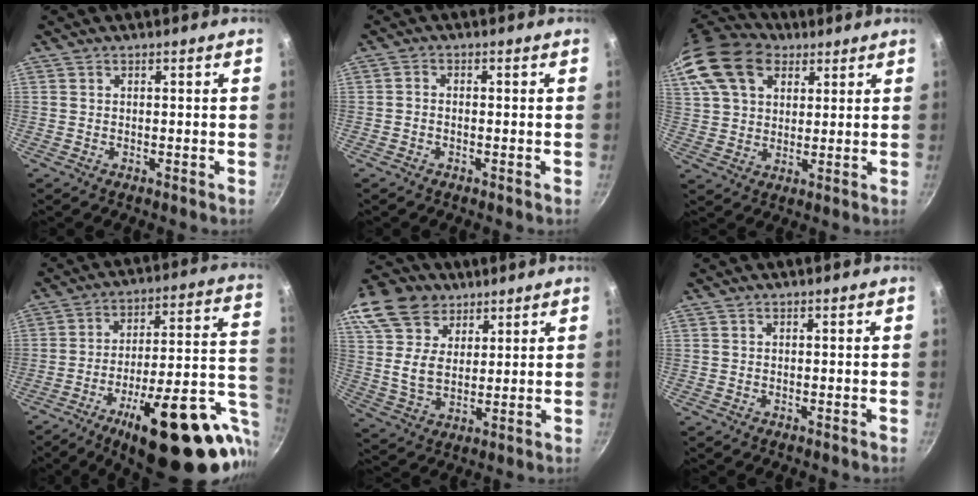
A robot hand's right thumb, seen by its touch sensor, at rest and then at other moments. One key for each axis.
{"total": 1.4, "fx": -0.7, "fy": 0.8, "fz": 0.8, "tx": -0.016, "ty": 0.011, "tz": -0.017}
{"total": 19.0, "fx": 8.7, "fy": 13.1, "fz": 10.6, "tx": -0.215, "ty": 0.013, "tz": 0.155}
{"total": 29.2, "fx": -10.1, "fy": 10.3, "fz": 25.3, "tx": -0.317, "ty": 0.028, "tz": -0.135}
{"total": 18.6, "fx": 11.3, "fy": 12.3, "fz": 8.2, "tx": -0.164, "ty": -0.012, "tz": 0.211}
{"total": 0.0}